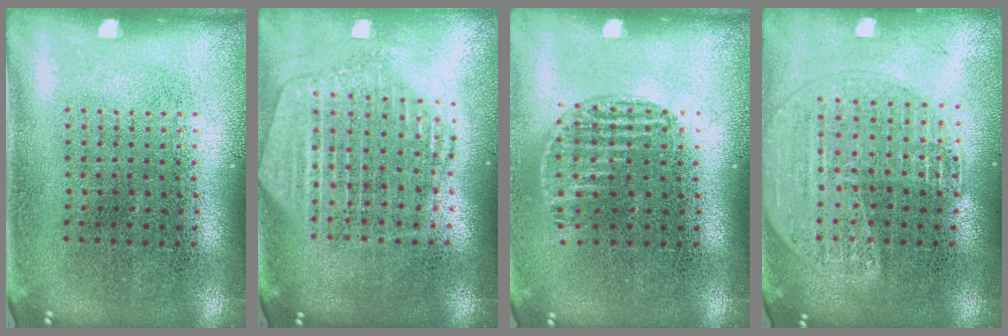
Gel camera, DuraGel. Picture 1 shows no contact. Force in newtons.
{"total": 2.2, "press": 2.0, "slide": 1.0}
{"total": 0.9, "press": 0.8, "slide": 0.5}
{"total": 1.7, "press": 1.6, "slide": 0.6}